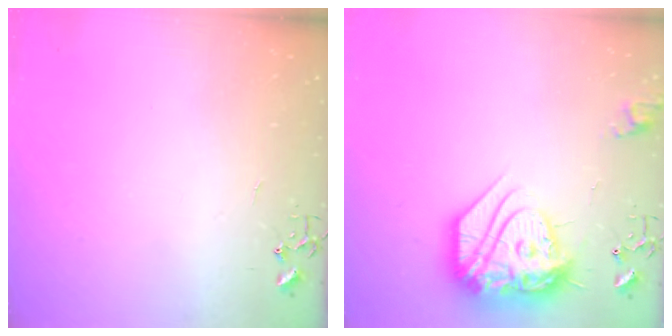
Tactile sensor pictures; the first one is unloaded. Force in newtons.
{"total": 28.2, "press": 28.0, "slide": 2.8}